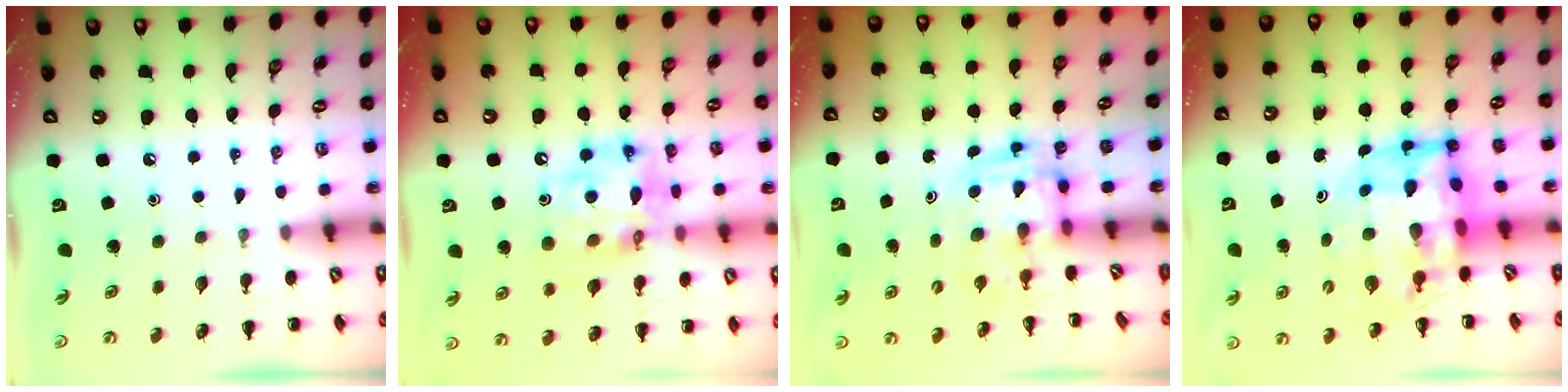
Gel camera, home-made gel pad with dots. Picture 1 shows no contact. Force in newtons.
{"total": 13.1, "press": 12.5, "slide": 3.9}
{"total": 2.9, "press": 2.9, "slide": 0.5}
{"total": 11.0, "press": 10.5, "slide": 3.3}